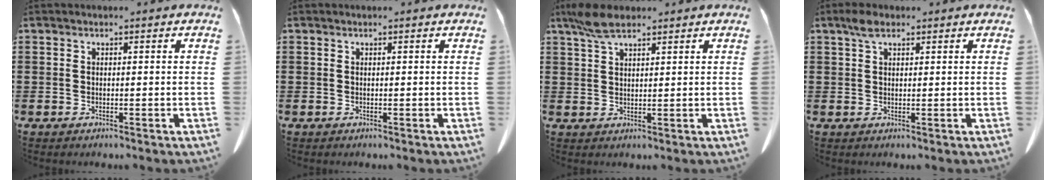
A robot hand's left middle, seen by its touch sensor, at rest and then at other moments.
{"total": 0.0}
{"total": 4.8, "force": [3.4, 1.5, 3.1], "torque": [-0.070, 0.004, 0.063]}
{"total": 2.4, "force": [1.5, 1.1, 1.5], "torque": [-0.035, 0.005, 0.028]}